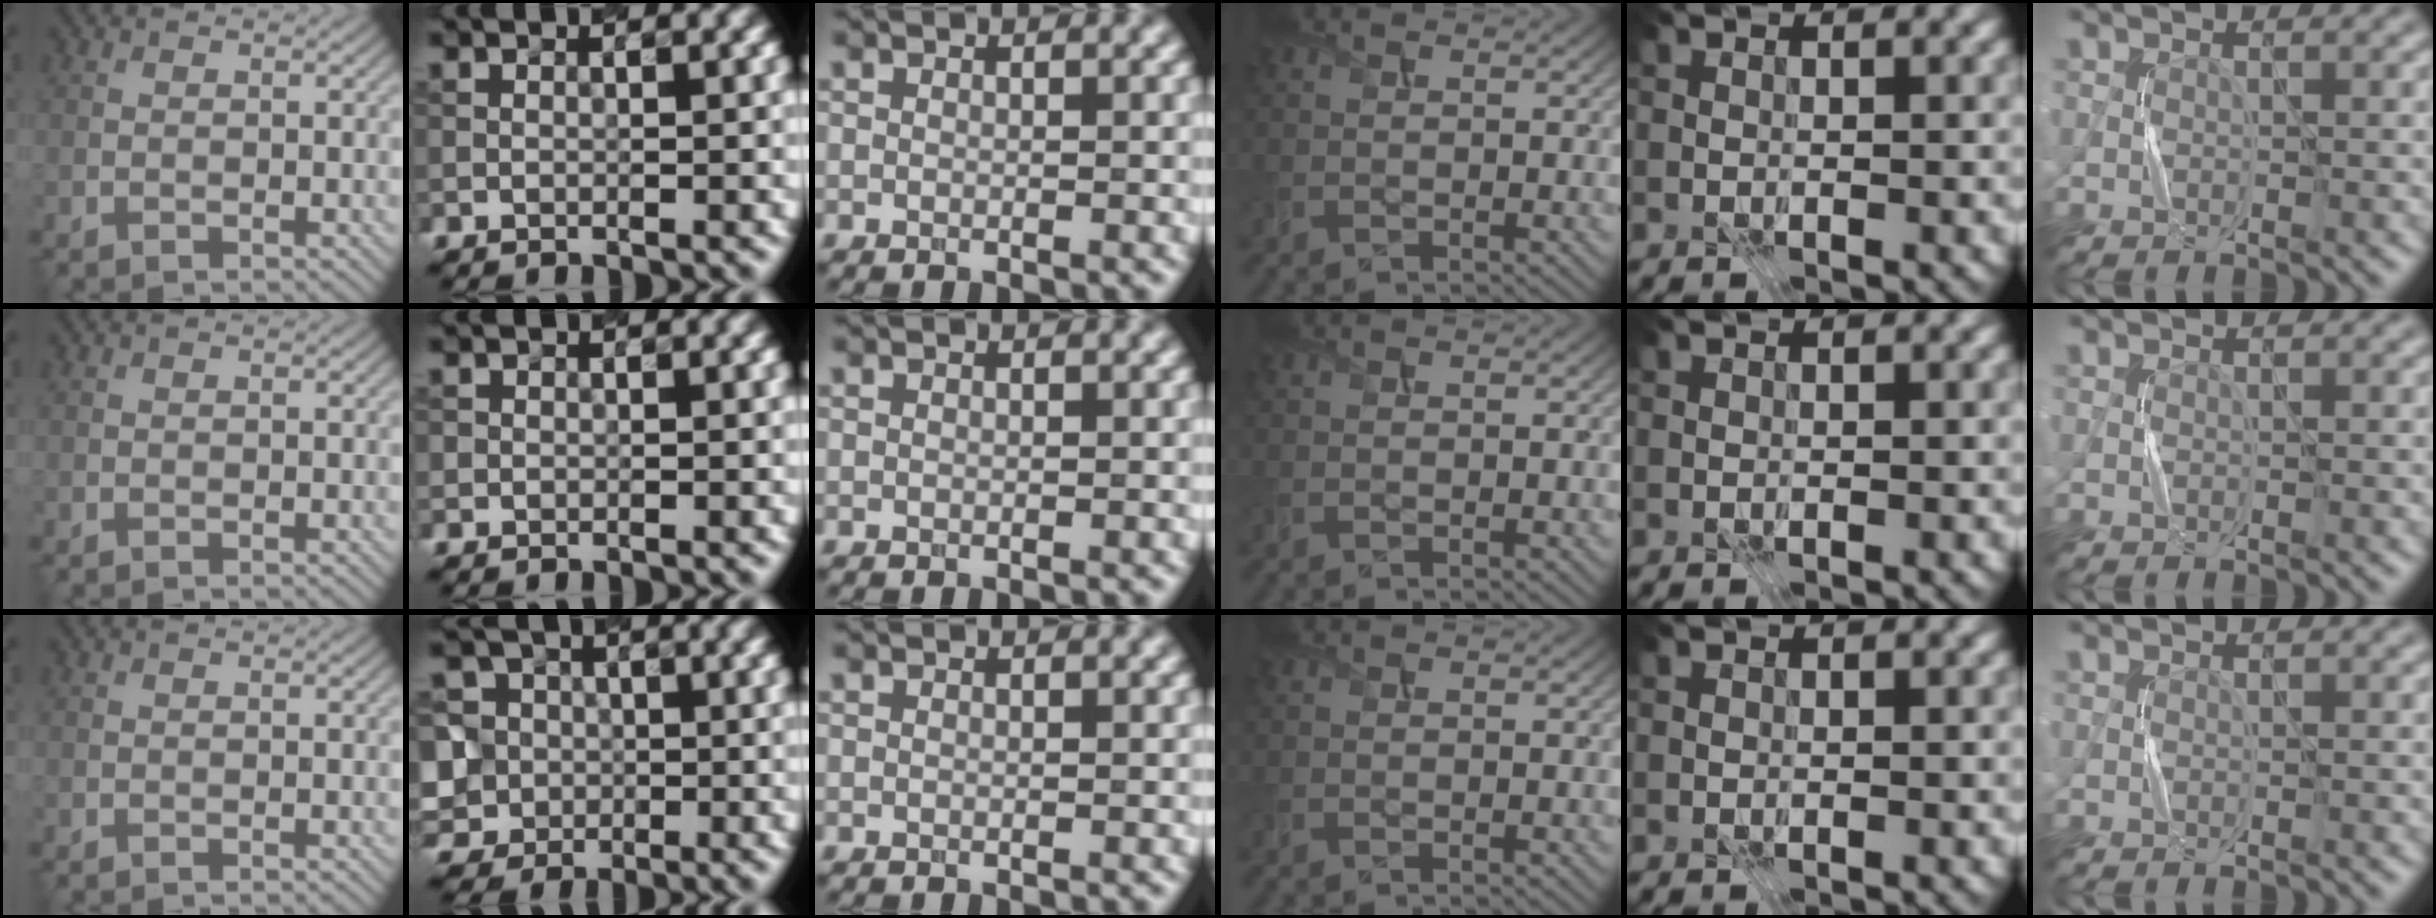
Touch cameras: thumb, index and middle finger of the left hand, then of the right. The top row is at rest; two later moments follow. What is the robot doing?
{"motion": "press", "object": "calculator"}